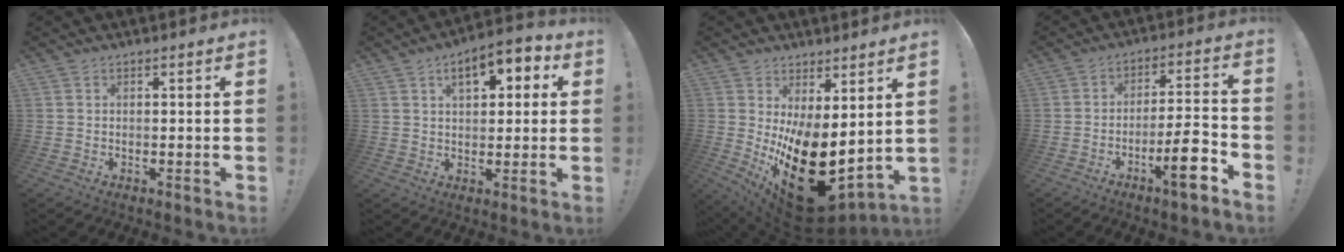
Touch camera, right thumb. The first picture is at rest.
{"total": 9.0, "force": [3.5, 4.8, 6.8], "torque": [-0.096, -0.004, 0.057]}
{"total": 19.6, "force": [-3.6, 10.3, 16.3], "torque": [-0.271, 0.009, -0.033]}
{"total": 11.9, "force": [-6.4, 2.2, 9.8], "torque": [-0.135, 0.032, -0.103]}